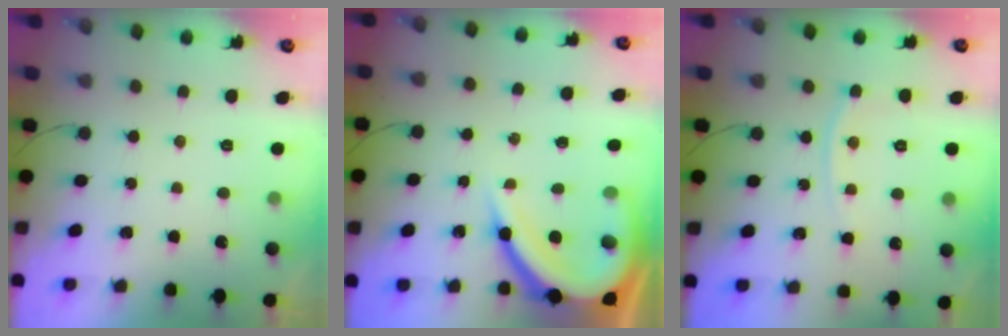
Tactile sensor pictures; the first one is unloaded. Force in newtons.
{"total": 15.6, "press": 15.6, "slide": 1.3}
{"total": 5.7, "press": 5.7, "slide": 0.7}